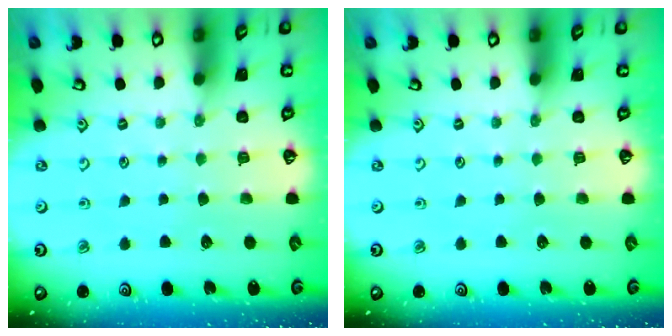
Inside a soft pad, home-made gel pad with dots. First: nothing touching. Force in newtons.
{"total": 0.0}